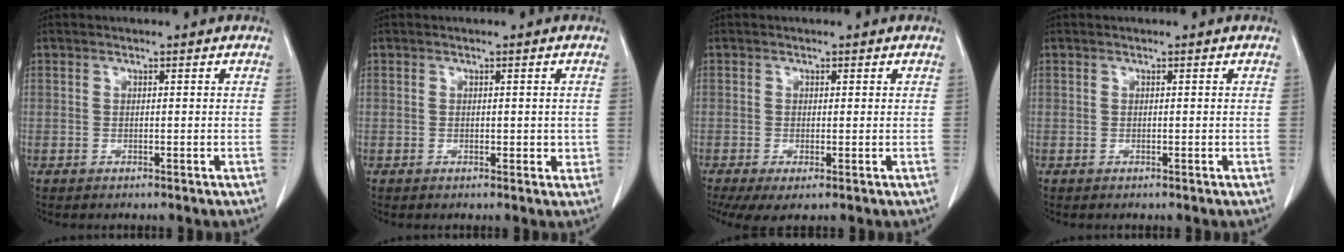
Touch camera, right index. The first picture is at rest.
{"total": 2.0, "force": [0.1, 1.3, 1.5], "torque": [-0.013, 0.000, 0.002]}
{"total": 4.1, "force": [-1.2, 1.8, 3.5], "torque": [-0.066, -0.005, -0.016]}
{"total": 0.0}